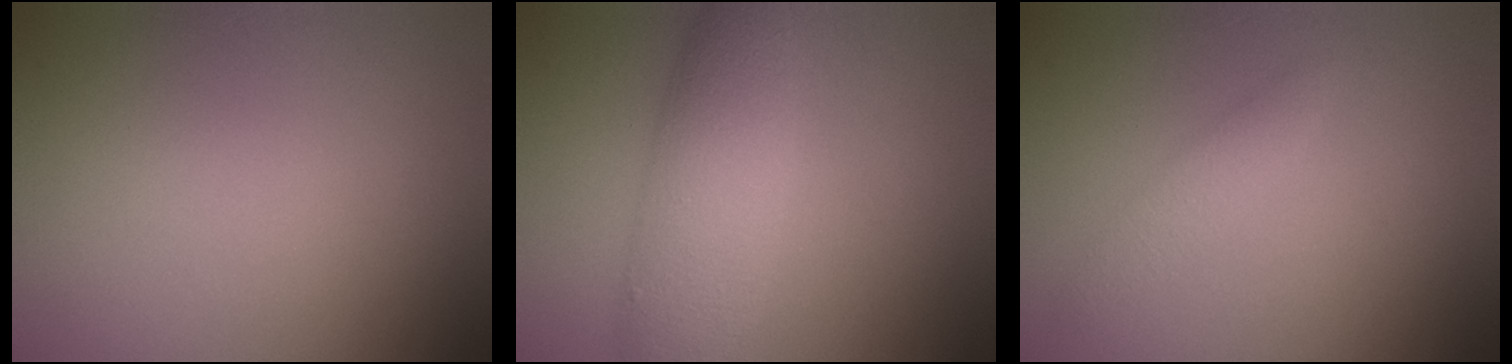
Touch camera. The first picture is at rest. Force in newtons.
{"total": 6.1, "press": 6.1, "slide": 0.1}
{"total": 1.5, "press": 1.5, "slide": 0.0}